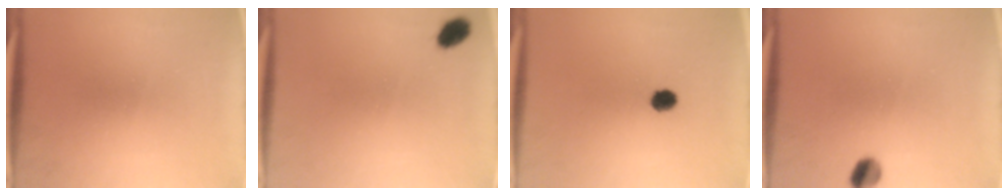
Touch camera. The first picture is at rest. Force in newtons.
{"total": 3.6}
{"total": 3.1}
{"total": 3.5}